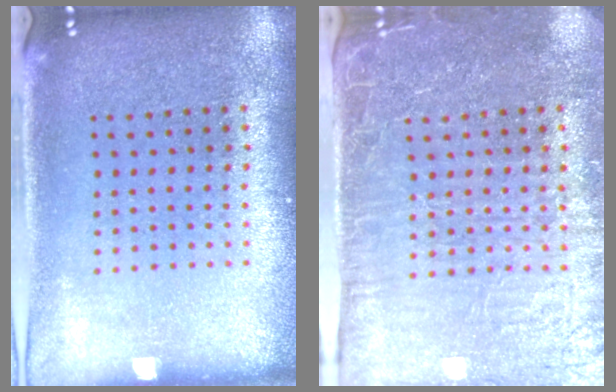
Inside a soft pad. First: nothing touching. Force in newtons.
{"total": 4.4, "press": 4.0, "slide": 1.9}